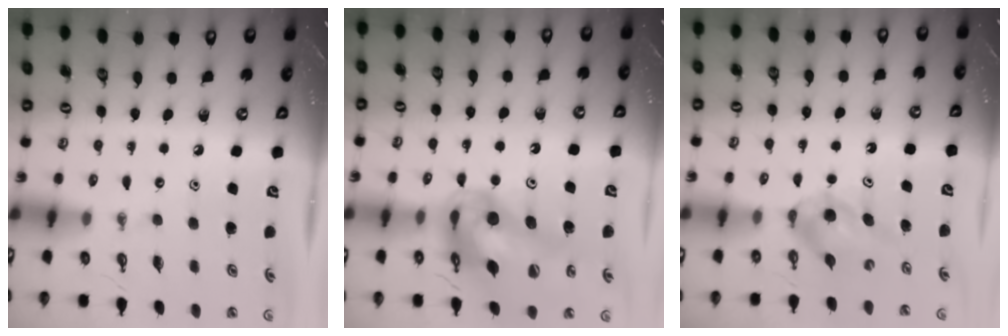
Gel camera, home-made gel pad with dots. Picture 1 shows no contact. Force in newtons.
{"total": 18.8, "press": 18.7, "slide": 1.7}
{"total": 4.3, "press": 4.2, "slide": 0.8}